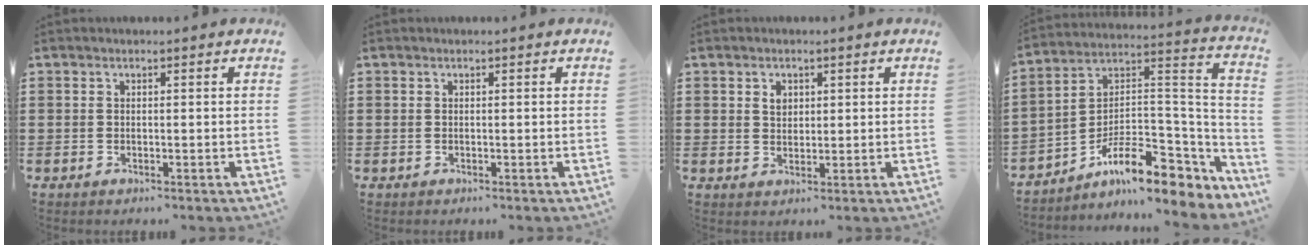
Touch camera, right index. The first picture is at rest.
{"total": 0.0}
{"total": 2.1, "force": [0.8, 1.6, 1.1], "torque": [-0.027, 0.007, 0.016]}
{"total": 11.6, "force": [-7.6, 4.5, 7.6], "torque": [-0.129, 0.013, -0.135]}